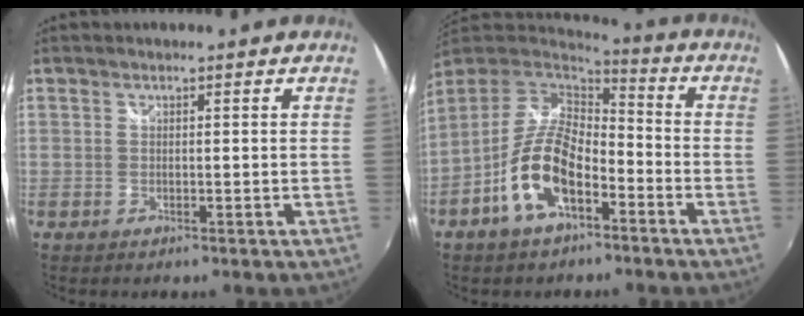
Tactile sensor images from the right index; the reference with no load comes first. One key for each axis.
{"total": 13.8, "fx": -6.3, "fy": 6.4, "fz": 10.4, "tx": -0.214, "ty": 0.000, "tz": -0.116}